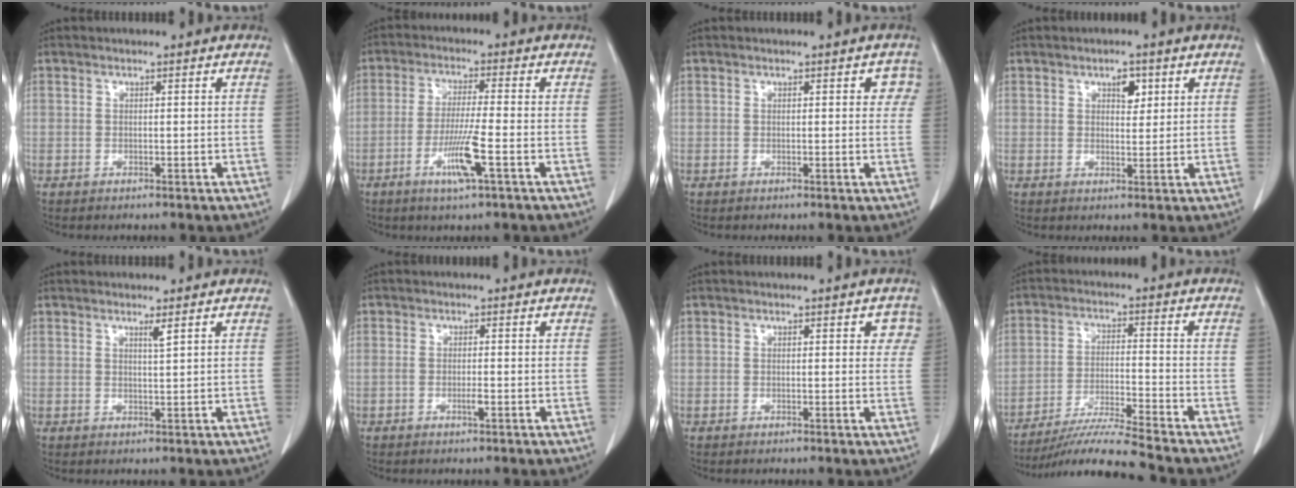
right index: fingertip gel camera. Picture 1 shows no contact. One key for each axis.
{"total": 7.0, "fx": -2.8, "fy": -0.3, "fz": 6.4, "tx": -0.124, "ty": -0.012, "tz": -0.053}
{"total": 2.5, "fx": 0.8, "fy": 1.4, "fz": 1.9, "tx": -0.008, "ty": 0.008, "tz": 0.002}
{"total": 2.9, "fx": 1.5, "fy": 1.5, "fz": 2.0, "tx": -0.028, "ty": 0.000, "tz": 0.023}
{"total": 1.3, "fx": 0.8, "fy": -0.3, "fz": 1.0, "tx": -0.020, "ty": -0.008, "tz": 0.016}
{"total": 1.2, "fx": -0.5, "fy": 0.2, "fz": 1.1, "tx": -0.022, "ty": 0.002, "tz": -0.007}
{"total": 2.5, "fx": 1.0, "fy": 1.5, "fz": 1.8, "tx": -0.004, "ty": 0.006, "tz": 0.004}
{"total": 10.8, "fx": -9.8, "fy": -2.4, "fz": 4.1, "tx": -0.065, "ty": -0.021, "tz": -0.172}